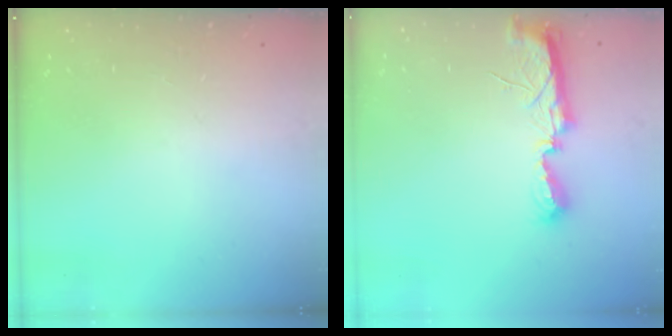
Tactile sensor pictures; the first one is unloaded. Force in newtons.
{"total": 7.5, "press": 7.5, "slide": 0.5}